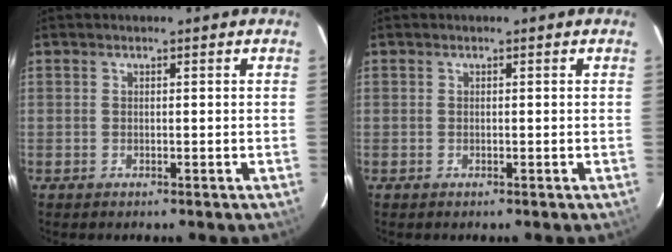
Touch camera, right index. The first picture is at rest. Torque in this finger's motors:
{"motor_torque": [0.00, 0.00, 0.02, 0.00]}